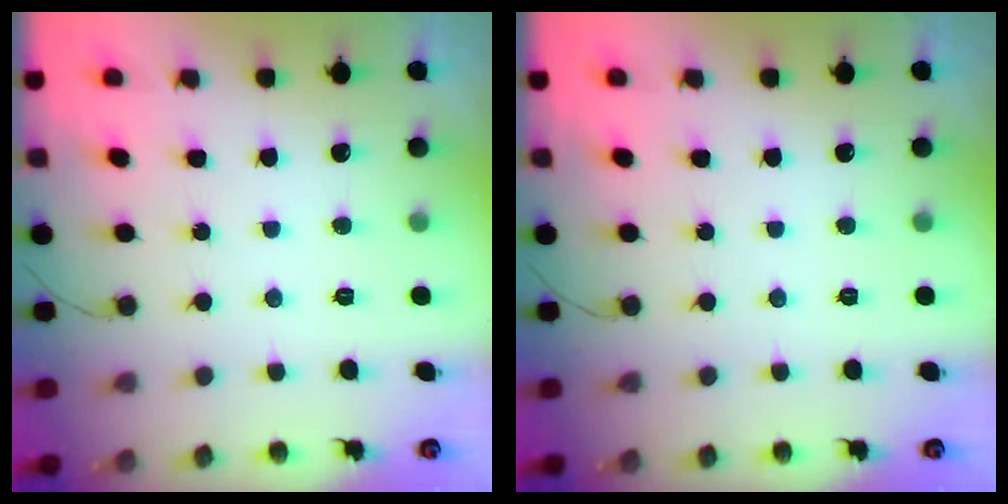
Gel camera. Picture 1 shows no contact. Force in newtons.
{"total": 0.0}